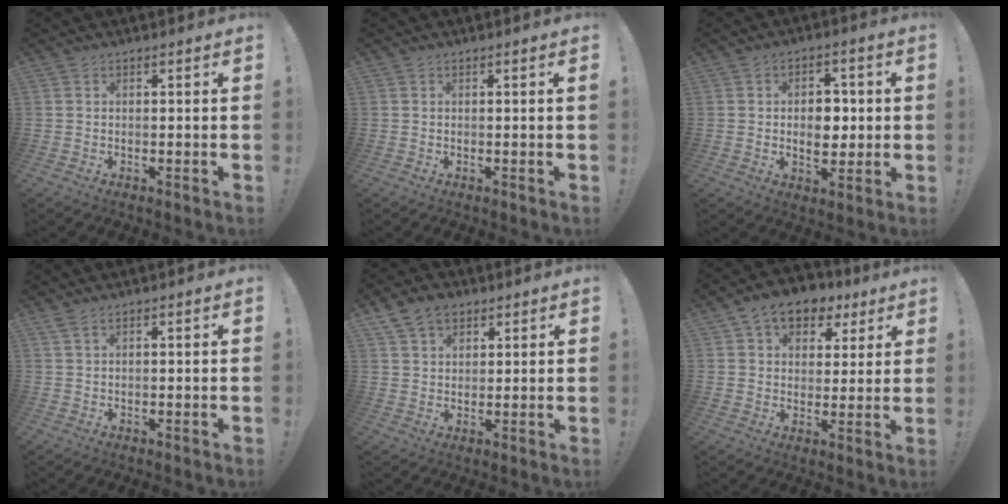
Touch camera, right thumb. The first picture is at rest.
{"total": 0.5, "force": [0.1, -0.3, 0.4], "torque": [-0.003, -0.003, -0.001]}
{"total": 8.0, "force": [0.0, 5.7, 5.6], "torque": [-0.078, 0.005, -0.003]}
{"total": 1.6, "force": [1.0, 0.2, 1.2], "torque": [-0.030, 0.002, 0.019]}
{"total": 7.7, "force": [4.6, 5.2, 3.3], "torque": [-0.058, -0.009, 0.091]}
{"total": 10.5, "force": [6.1, 7.1, 4.8], "torque": [-0.069, -0.027, 0.118]}